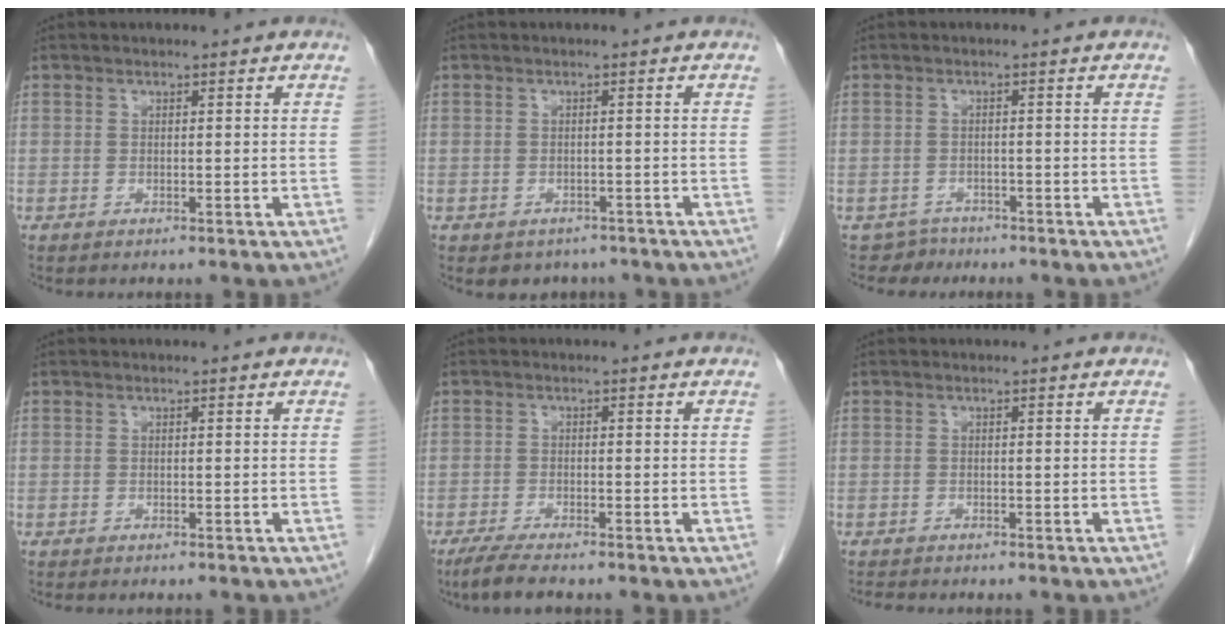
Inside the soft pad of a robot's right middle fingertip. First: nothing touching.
{"total": 3.7, "force": [-2.8, 2.4, 0.4], "torque": [0.000, 0.008, -0.034]}
{"total": 0.6, "force": [-0.4, 0.4, -0.1], "torque": [-0.010, 0.001, -0.007]}
{"total": 2.5, "force": [-2.2, 0.7, 1.0], "torque": [-0.016, -0.006, -0.023]}
{"total": 4.4, "force": [-3.6, 0.4, 2.6], "torque": [-0.051, -0.012, -0.060]}
{"total": 2.6, "force": [-2.3, 0.6, 1.0], "torque": [-0.022, -0.008, -0.032]}